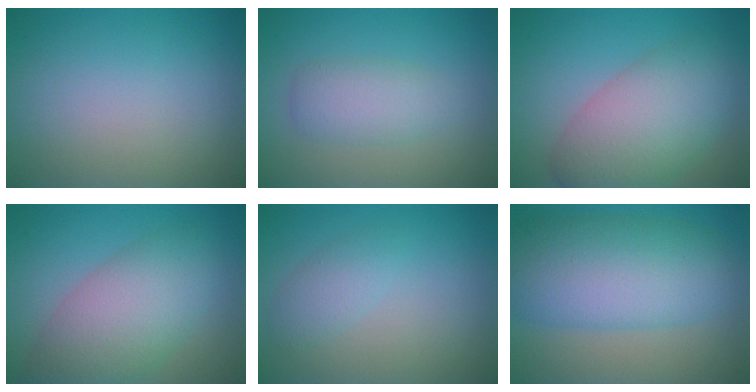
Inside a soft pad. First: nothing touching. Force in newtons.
{"total": 3.0, "press": 3.0, "slide": 0.1}
{"total": 7.9, "press": 7.9, "slide": 0.4}
{"total": 7.1, "press": 7.1, "slide": 0.3}
{"total": 1.7, "press": 1.7, "slide": 0.1}
{"total": 9.5, "press": 9.5, "slide": 0.5}